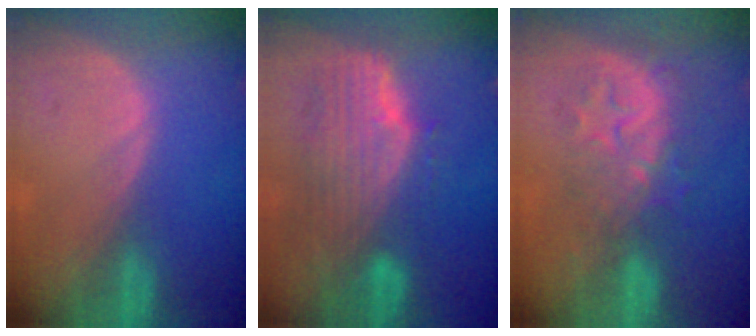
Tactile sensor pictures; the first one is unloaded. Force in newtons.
{"total": 9.8, "press": 8.6, "slide": 4.8}
{"total": 9.2, "press": 7.9, "slide": 4.7}